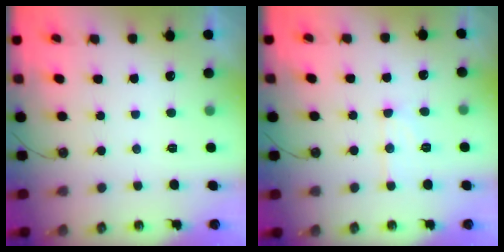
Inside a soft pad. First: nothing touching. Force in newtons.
{"total": 8.4, "press": 8.3, "slide": 0.8}